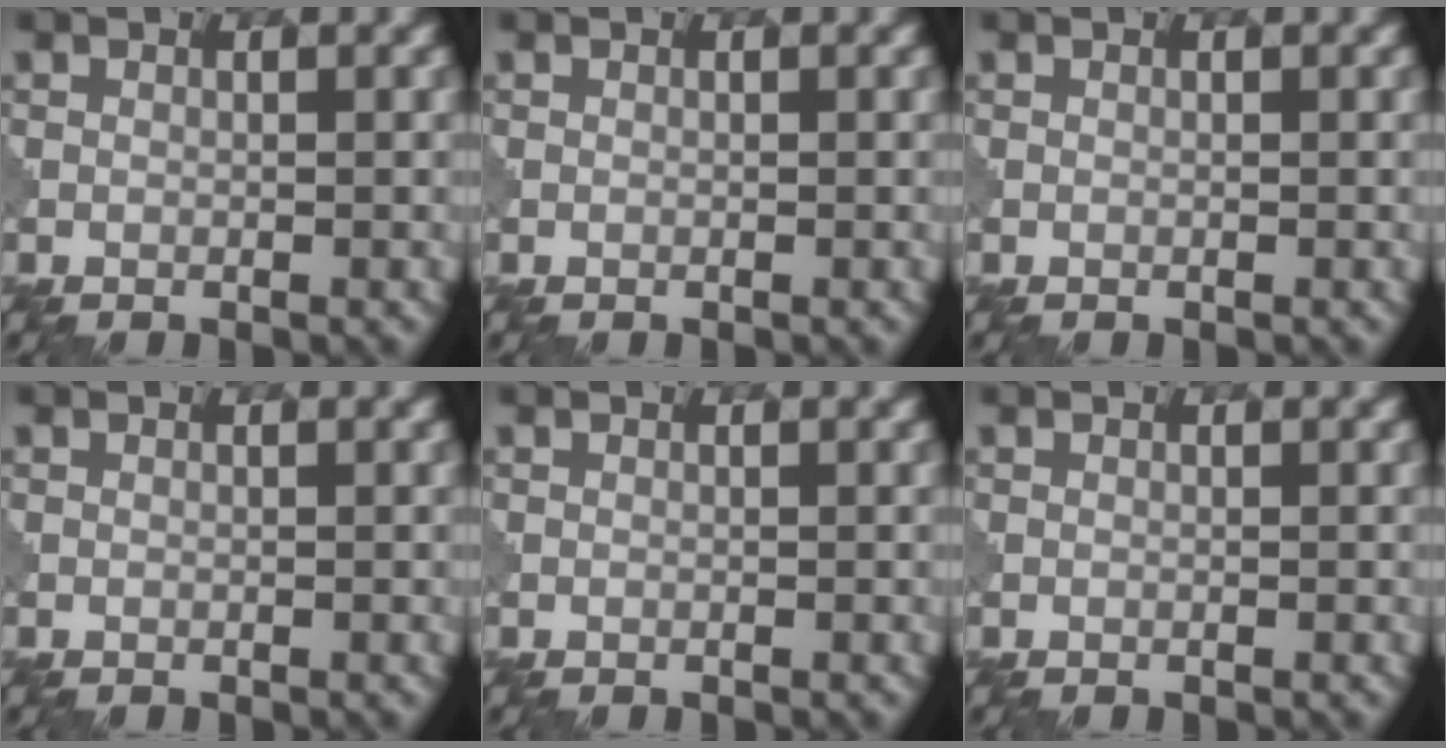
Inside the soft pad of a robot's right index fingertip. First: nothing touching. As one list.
[{"total": 0.0}, {"total": 0.0}, {"total": 0.0}, {"total": 0.0}, {"total": 0.0}]